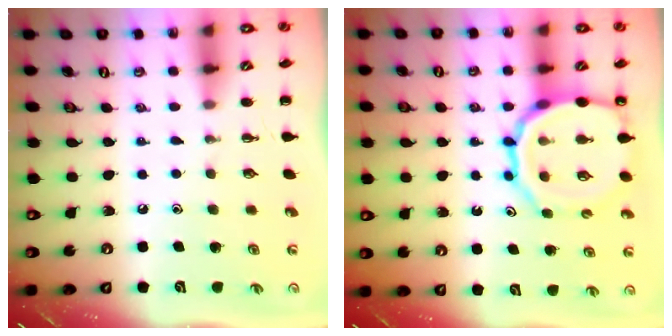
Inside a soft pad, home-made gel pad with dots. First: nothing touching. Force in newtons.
{"total": 16.4, "press": 16.2, "slide": 2.3}